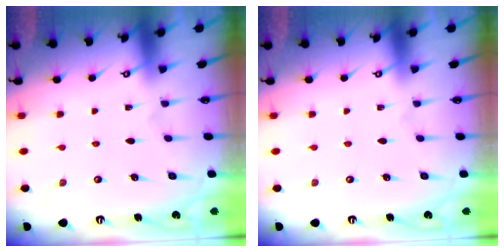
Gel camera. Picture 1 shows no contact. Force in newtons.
{"total": 0.0}